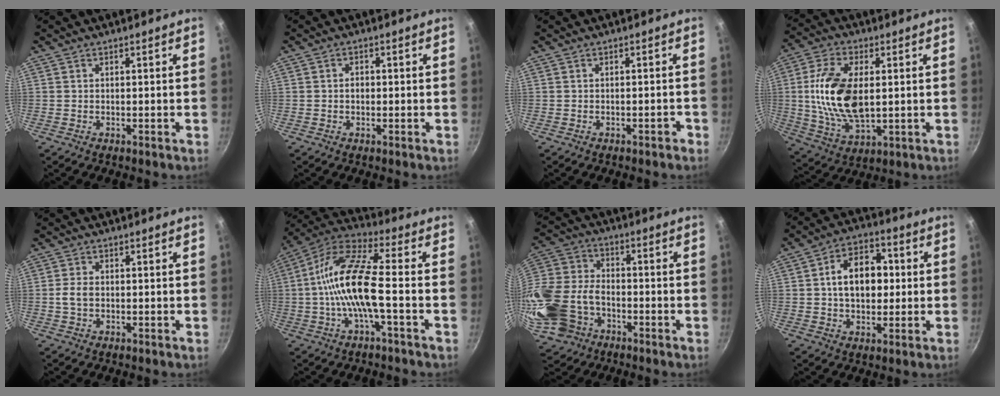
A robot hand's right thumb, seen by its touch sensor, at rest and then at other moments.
{"total": 1.7, "force": [-0.2, 1.3, 1.0], "torque": [-0.011, 0.006, -0.005]}
{"total": 1.3, "force": [-0.6, 0.6, 1.0], "torque": [-0.008, 0.006, -0.007]}
{"total": 16.0, "force": [1.4, 8.7, 13.4], "torque": [-0.250, 0.000, 0.028]}
{"total": 3.0, "force": [-0.3, 2.1, 2.2], "torque": [-0.042, 0.010, -0.007]}
{"total": 14.9, "force": [-2.1, 4.3, 14.1], "torque": [-0.277, 0.038, -0.057]}
{"total": 21.4, "force": [-8.2, 15.4, 12.3], "torque": [-0.292, 0.043, -0.160]}
{"total": 12.2, "force": [1.0, 8.4, 8.8], "torque": [-0.103, 0.020, 0.005]}